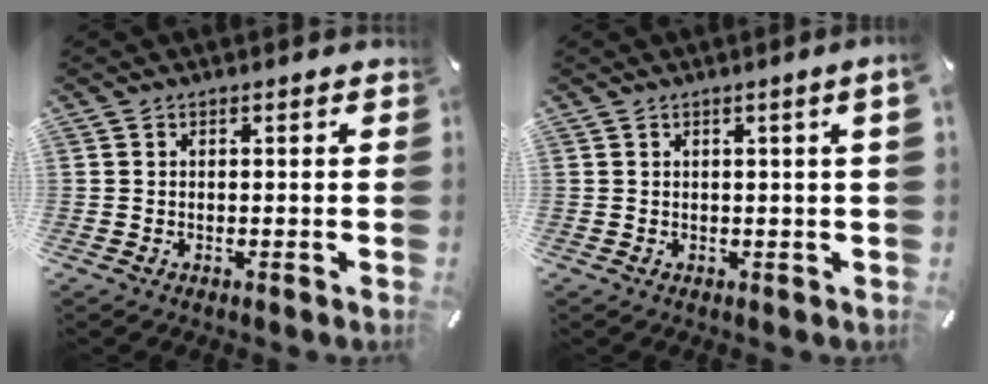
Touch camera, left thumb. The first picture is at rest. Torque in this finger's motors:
{"motor_torque": [0.19, -0.22, 0.20, 0.11, 0.09]}